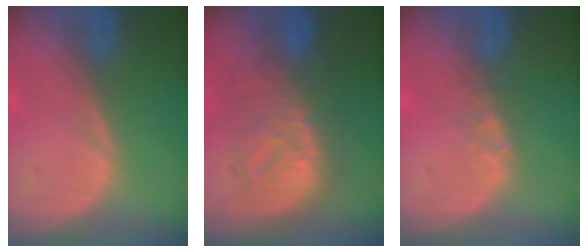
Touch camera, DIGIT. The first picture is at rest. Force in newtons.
{"total": 9.0, "press": 9.0, "slide": 0.3}
{"total": 1.4, "press": 1.4, "slide": 0.2}